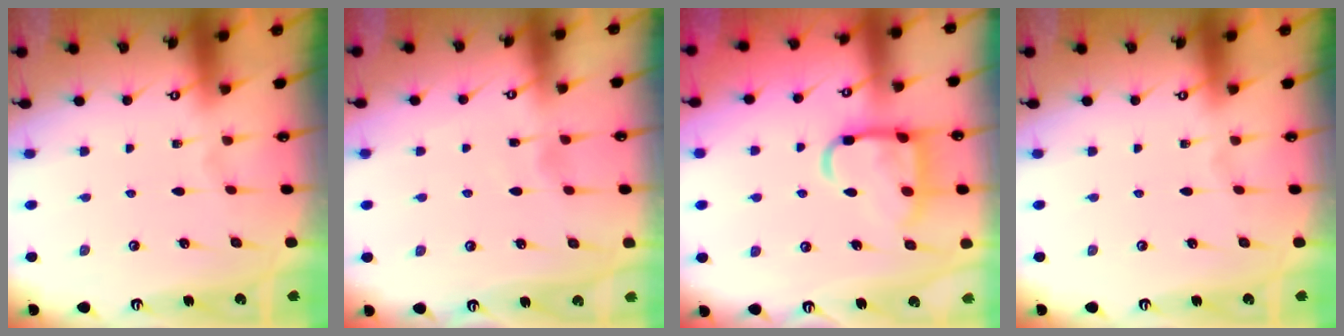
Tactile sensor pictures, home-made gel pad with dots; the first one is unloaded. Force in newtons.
{"total": 3.8, "press": 3.7, "slide": 0.5}
{"total": 12.8, "press": 12.7, "slide": 1.4}
{"total": 0.0}